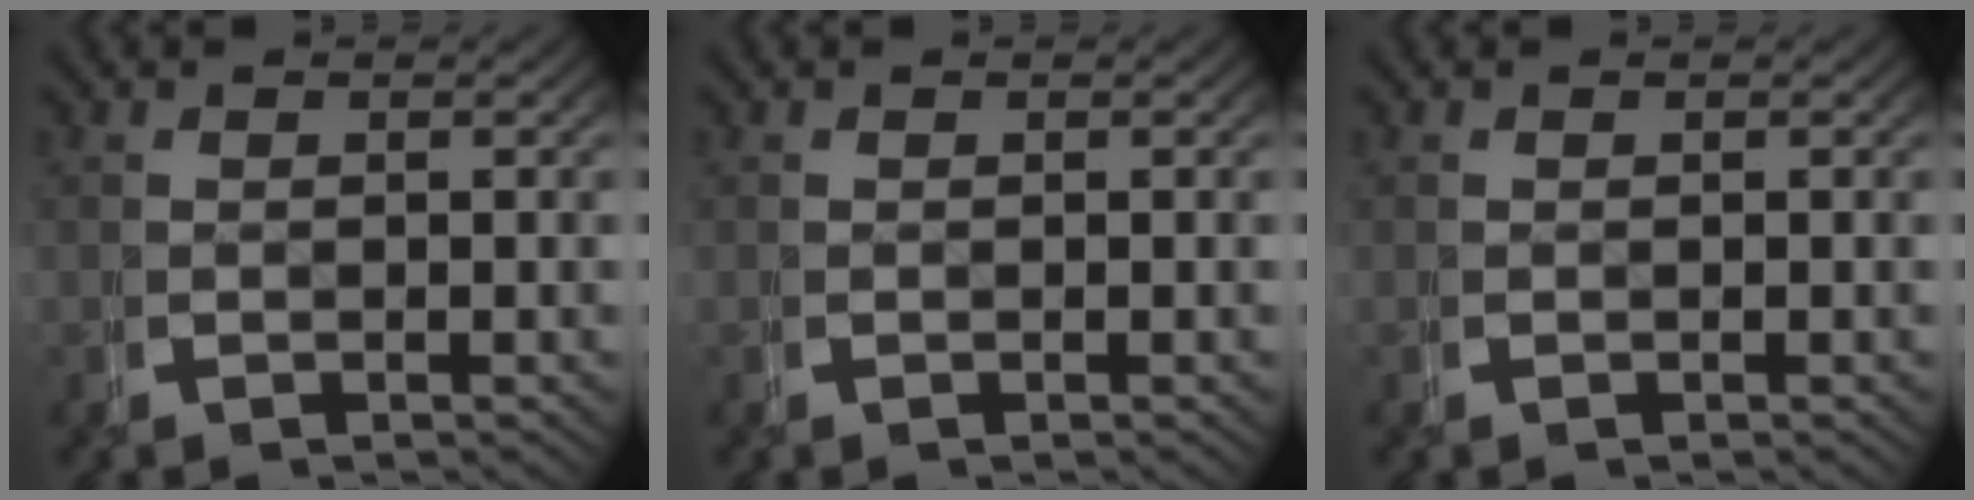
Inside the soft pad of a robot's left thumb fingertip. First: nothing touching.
{"total": 0.0}
{"total": 0.0}